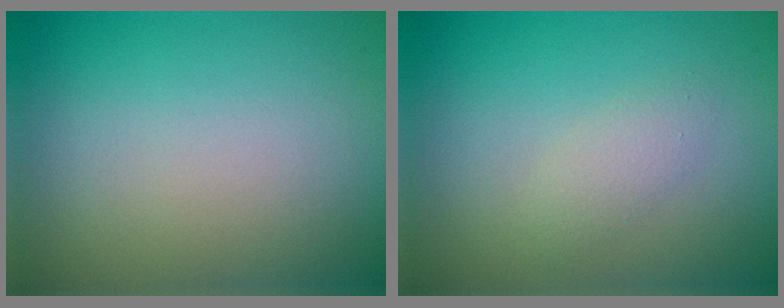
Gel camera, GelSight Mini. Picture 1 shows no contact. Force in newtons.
{"total": 1.4, "press": 1.4, "slide": 0.1}